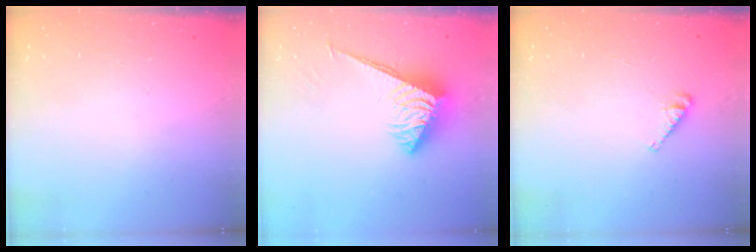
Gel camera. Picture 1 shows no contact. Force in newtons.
{"total": 6.1, "press": 6.1, "slide": 0.6}
{"total": 5.0, "press": 5.0, "slide": 0.0}